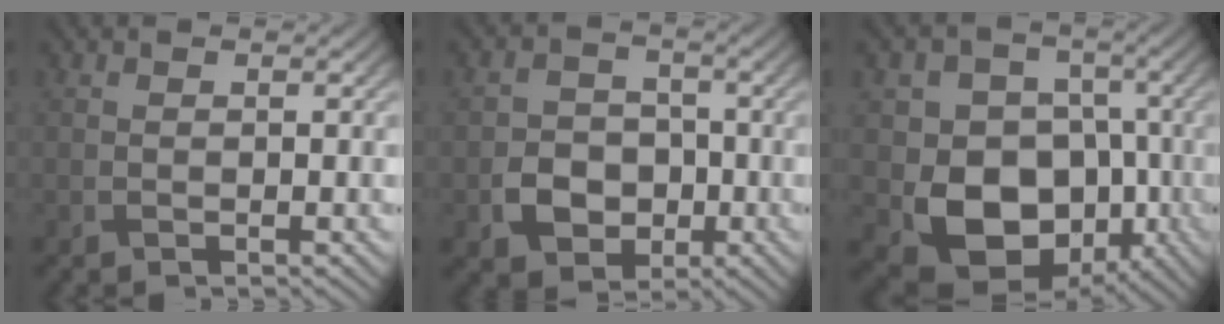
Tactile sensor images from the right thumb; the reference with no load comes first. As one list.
[{"total": 5.6, "force": [-1.8, 4.6, 2.6], "torque": [-0.052, -0.005, -0.038]}, {"total": 12.1, "force": [-3.0, 9.4, 6.9], "torque": [-0.122, -0.025, -0.065]}]